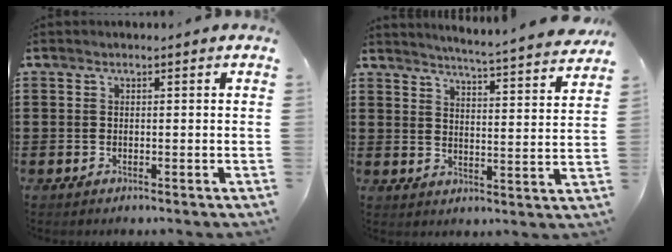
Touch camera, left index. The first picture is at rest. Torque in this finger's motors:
{"motor_torque": [0.26, -0.25, 0.38, 0.09]}